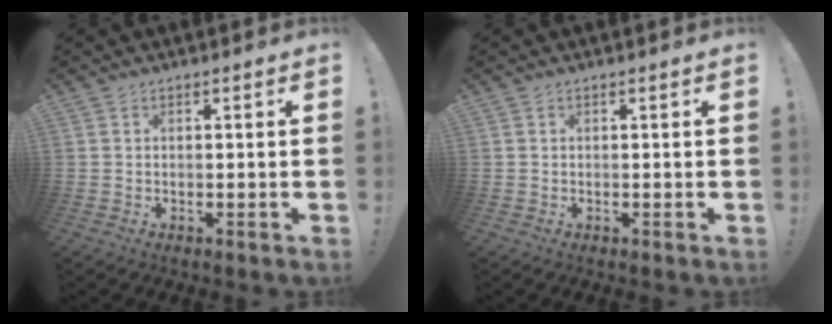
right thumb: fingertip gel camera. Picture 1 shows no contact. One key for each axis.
{"total": 0.0}